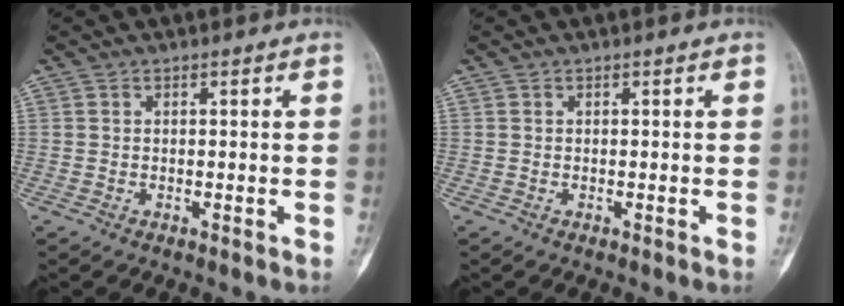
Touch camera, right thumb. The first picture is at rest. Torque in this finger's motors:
{"motor_torque": [0.05, 0.05, 0.11, -0.11, 0.00]}